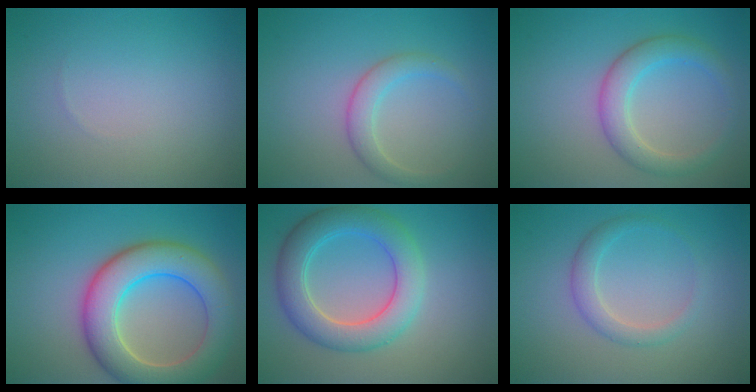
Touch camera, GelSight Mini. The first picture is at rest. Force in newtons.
{"total": 2.4, "press": 2.4, "slide": 0.1}
{"total": 3.7, "press": 3.7, "slide": 0.1}
{"total": 8.5, "press": 8.5, "slide": 0.4}
{"total": 5.8, "press": 5.8, "slide": 0.5}
{"total": 2.2, "press": 2.2, "slide": 0.2}